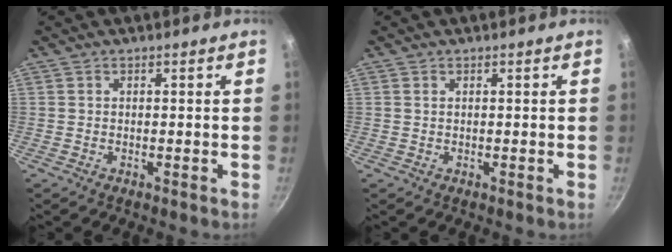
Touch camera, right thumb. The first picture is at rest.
{"total": 0.0}